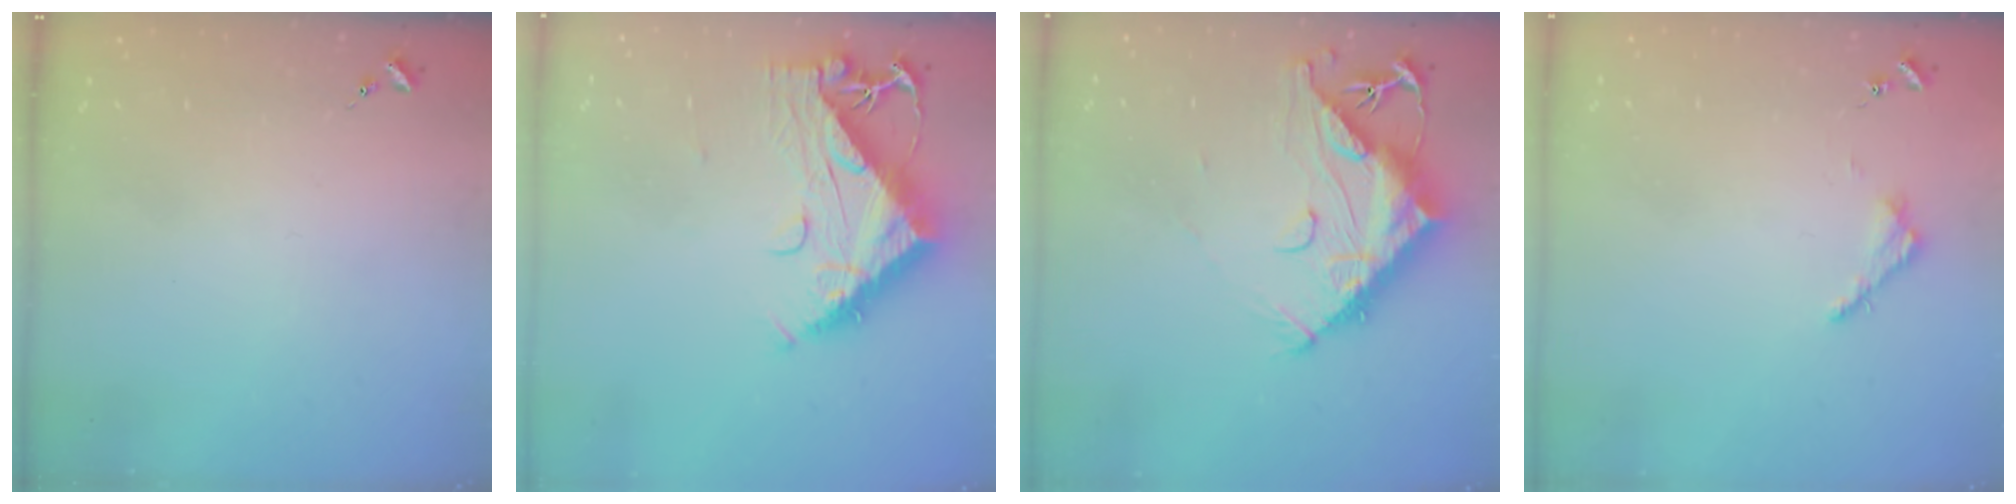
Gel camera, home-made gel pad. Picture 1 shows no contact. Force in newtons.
{"total": 12.0, "press": 11.9, "slide": 1.4}
{"total": 15.7, "press": 15.6, "slide": 1.4}
{"total": 3.2, "press": 3.2, "slide": 0.4}